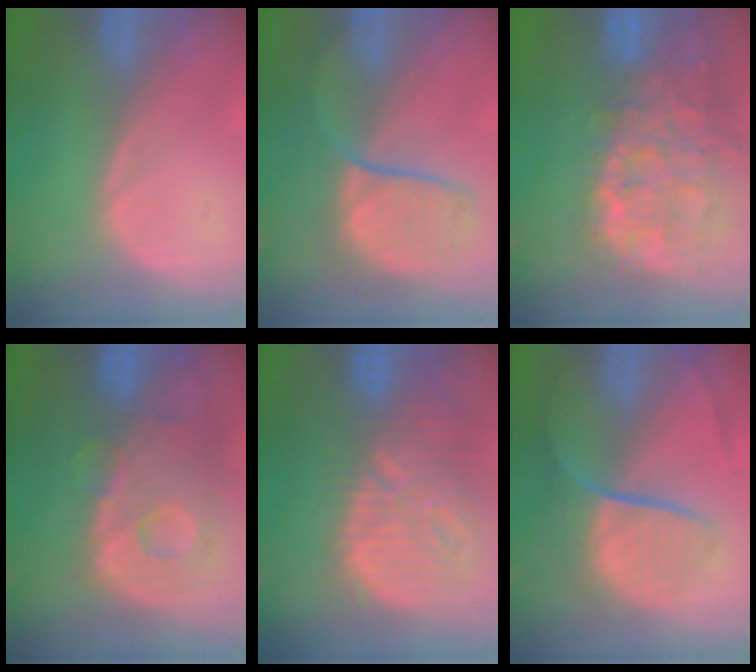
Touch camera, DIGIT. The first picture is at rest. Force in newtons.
{"total": 7.9, "press": 7.8, "slide": 1.3}
{"total": 14.7, "press": 11.9, "slide": 8.5}
{"total": 12.4, "press": 10.2, "slide": 6.9}
{"total": 13.2, "press": 11.5, "slide": 6.7}
{"total": 8.9, "press": 7.5, "slide": 4.7}